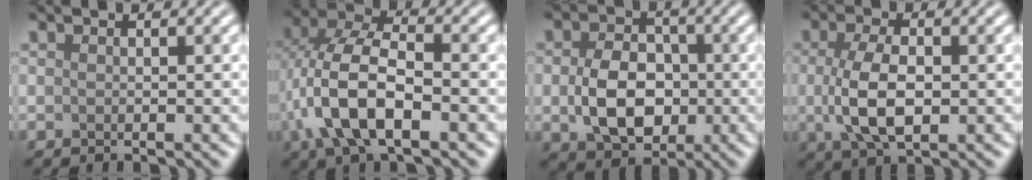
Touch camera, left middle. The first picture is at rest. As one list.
[{"total": 8.2, "force": [-1.9, 3.9, 6.9], "torque": [-0.148, 0.014, -0.045]}, {"total": 6.2, "force": [-0.6, 4.5, 4.2], "torque": [-0.086, -0.006, -0.009]}, {"total": 5.2, "force": [-0.1, 2.5, 4.6], "torque": [-0.103, -0.002, -0.003]}]